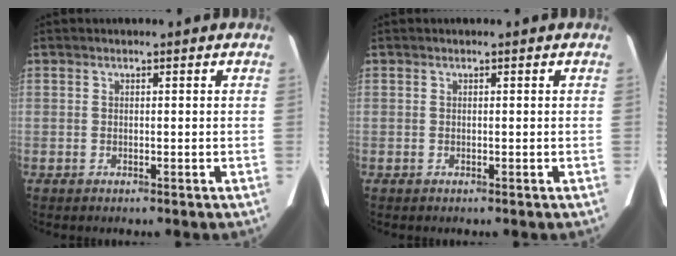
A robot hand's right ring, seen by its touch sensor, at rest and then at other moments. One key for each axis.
{"total": 0.0}